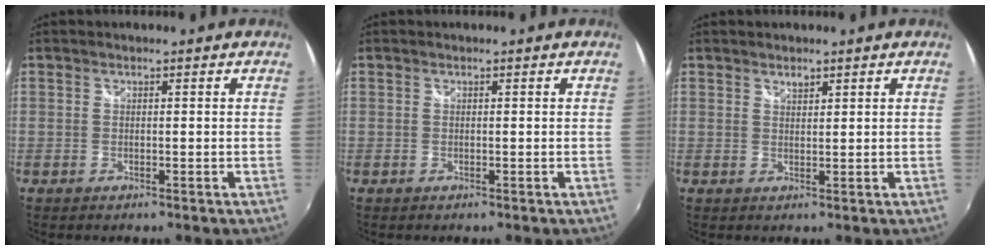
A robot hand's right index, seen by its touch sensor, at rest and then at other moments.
{"total": 0.0}
{"total": 1.3, "force": [1.1, 0.6, 0.5], "torque": [-0.005, 0.001, 0.018]}